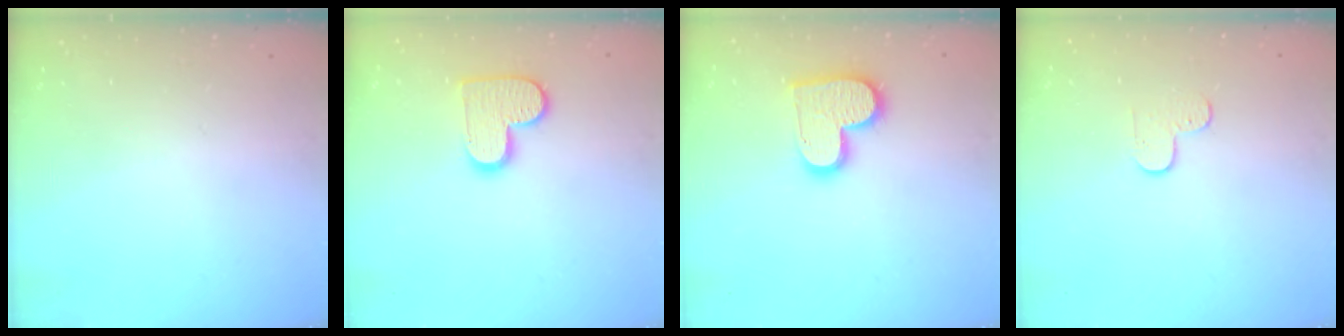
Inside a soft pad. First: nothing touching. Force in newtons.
{"total": 11.7, "press": 11.6, "slide": 0.6}
{"total": 13.8, "press": 13.7, "slide": 1.1}
{"total": 5.5, "press": 5.5, "slide": 0.5}